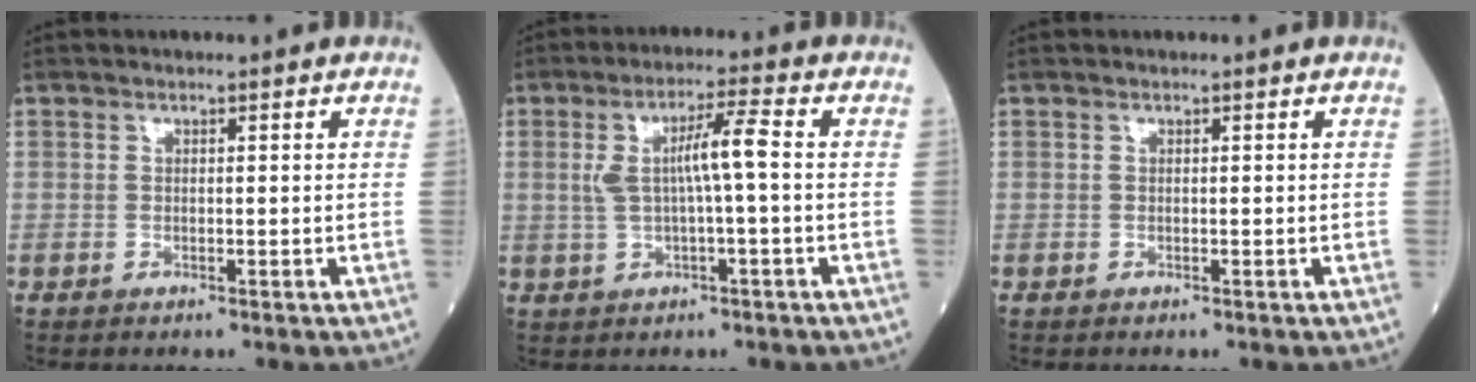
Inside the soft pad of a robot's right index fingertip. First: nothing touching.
{"total": 6.3, "force": [0.4, 0.4, 6.3], "torque": [-0.122, 0.015, 0.010]}
{"total": 0.0}